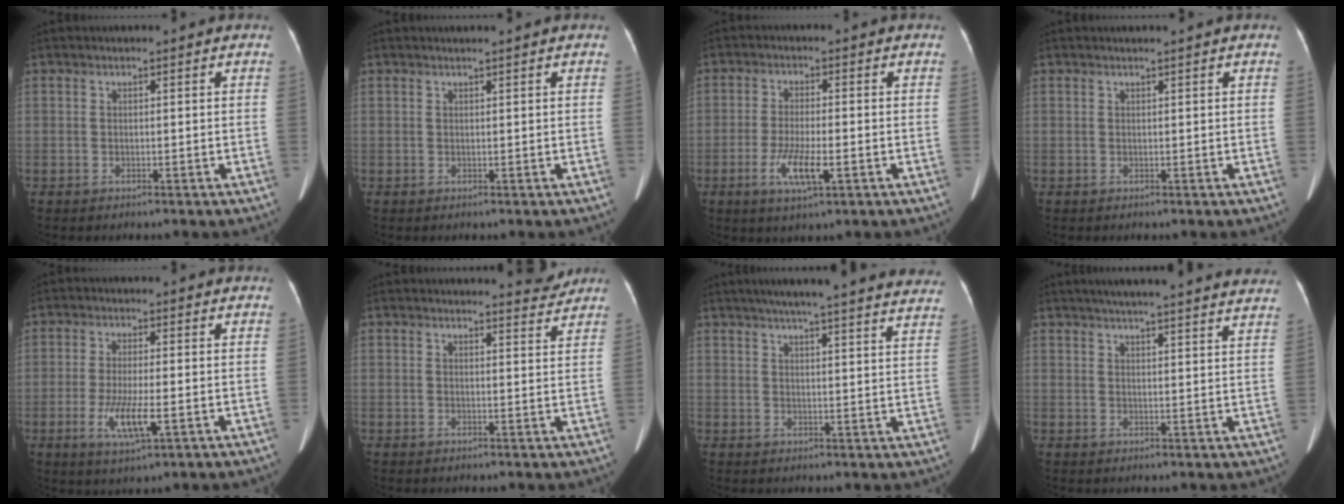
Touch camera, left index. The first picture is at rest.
{"total": 0.8, "force": [0.6, -0.2, 0.4], "torque": [-0.012, 0.001, 0.018]}
{"total": 6.0, "force": [-2.3, 1.1, 5.4], "torque": [-0.111, -0.010, -0.039]}
{"total": 0.5, "force": [0.4, -0.1, 0.3], "torque": [-0.010, -0.001, 0.014]}
{"total": 6.3, "force": [-1.9, 1.0, 5.9], "torque": [-0.120, -0.014, -0.031]}
{"total": 3.0, "force": [3.0, 0.0, 0.1], "torque": [-0.007, -0.016, 0.031]}
{"total": 26.1, "force": [23.1, 1.5, 11.9], "torque": [-0.180, -0.019, 0.276]}
{"total": 22.3, "force": [20.0, 1.2, 9.8], "torque": [-0.145, 0.003, 0.241]}